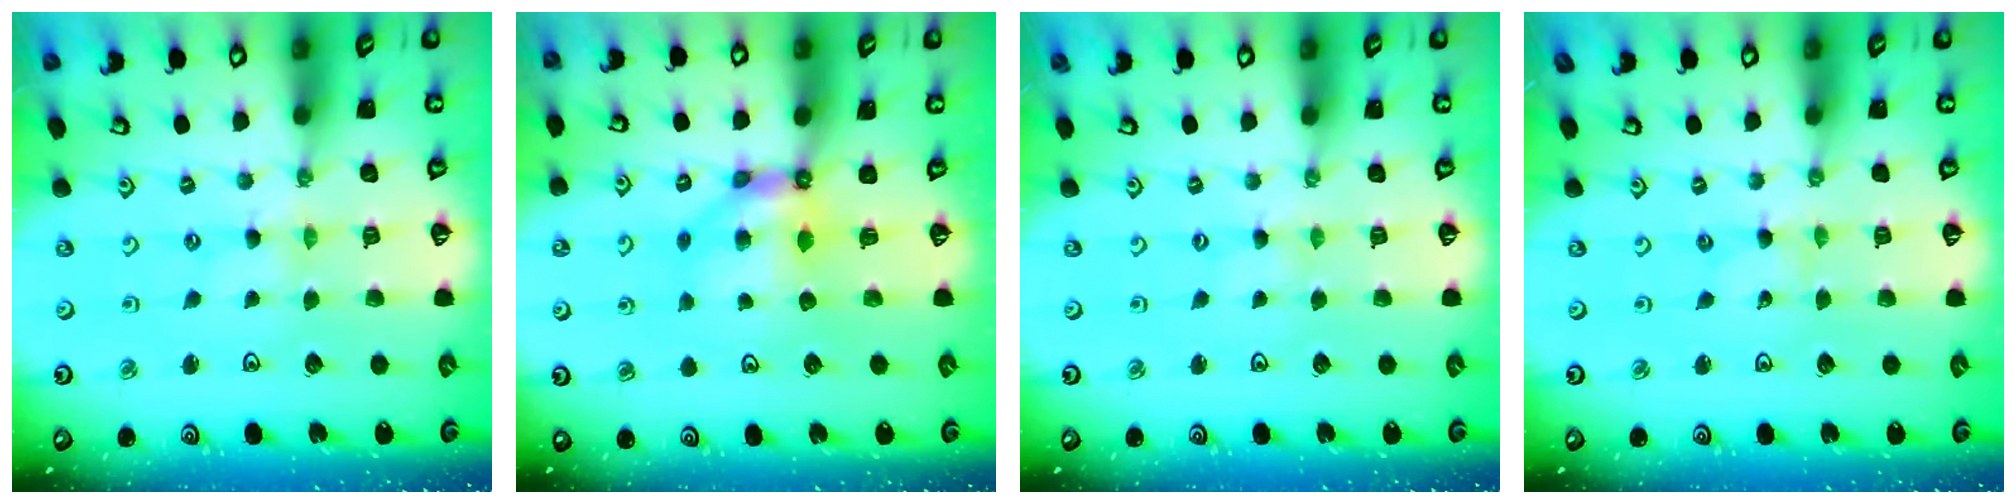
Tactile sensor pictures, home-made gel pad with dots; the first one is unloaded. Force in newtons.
{"total": 6.5, "press": 6.5, "slide": 0.5}
{"total": 0.0}
{"total": 0.0}